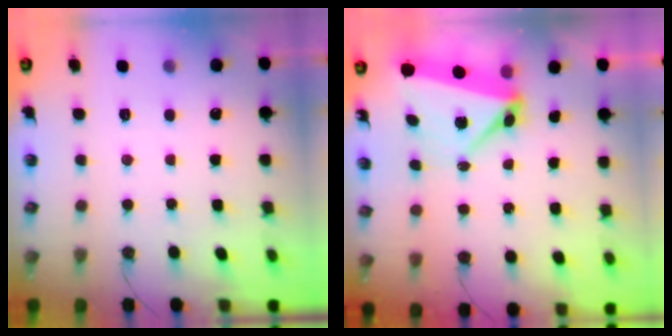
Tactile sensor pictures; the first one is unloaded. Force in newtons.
{"total": 7.0, "press": 7.0, "slide": 0.8}